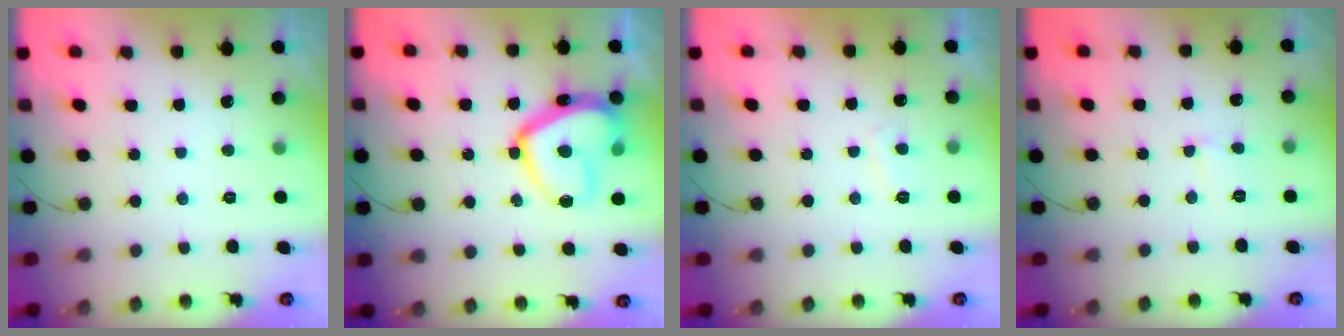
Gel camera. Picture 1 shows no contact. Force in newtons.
{"total": 18.2, "press": 18.1, "slide": 1.9}
{"total": 2.6, "press": 2.5, "slide": 0.8}
{"total": 2.5, "press": 2.5, "slide": 0.2}